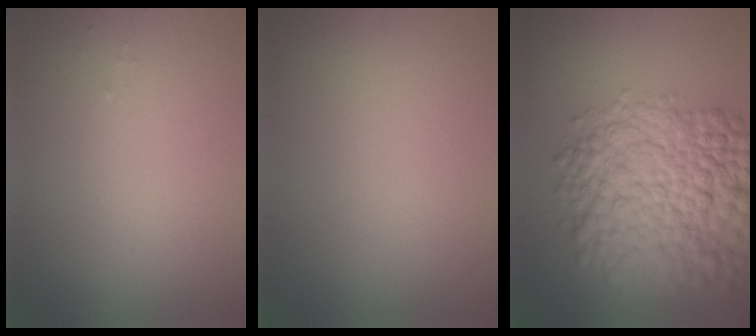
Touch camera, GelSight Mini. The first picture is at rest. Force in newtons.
{"total": 0.0}
{"total": 11.7, "press": 11.7, "slide": 0.4}